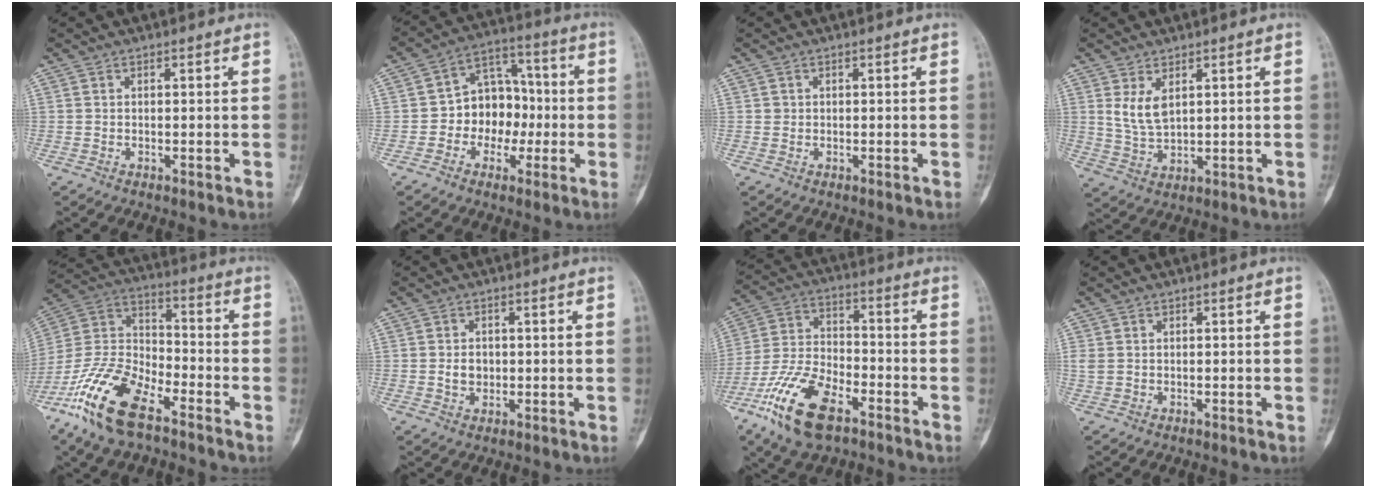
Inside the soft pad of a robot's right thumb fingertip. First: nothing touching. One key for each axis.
{"total": 10.8, "fx": -1.7, "fy": 8.7, "fz": 6.3, "tx": -0.052, "ty": 0.043, "tz": -0.038}
{"total": 0.7, "fx": 0.1, "fy": 0.7, "fz": 0.1, "tx": 0.004, "ty": 0.003, "tz": 0.002}
{"total": 5.3, "fx": 2.2, "fy": 2.5, "fz": 4.1, "tx": -0.077, "ty": -0.016, "tz": 0.055}
{"total": 17.5, "fx": -10.8, "fy": 7.3, "fz": 11.7, "tx": -0.238, "ty": 0.051, "tz": -0.213}
{"total": 3.1, "fx": -0.2, "fy": 2.5, "fz": 1.8, "tx": -0.019, "ty": 0.003, "tz": -0.003}
{"total": 16.1, "fx": -9.1, "fy": 7.3, "fz": 11.1, "tx": -0.220, "ty": 0.036, "tz": -0.174}
{"total": 1.4, "fx": -0.1, "fy": 1.1, "fz": 0.9, "tx": -0.030, "ty": 0.009, "tz": 0.001}